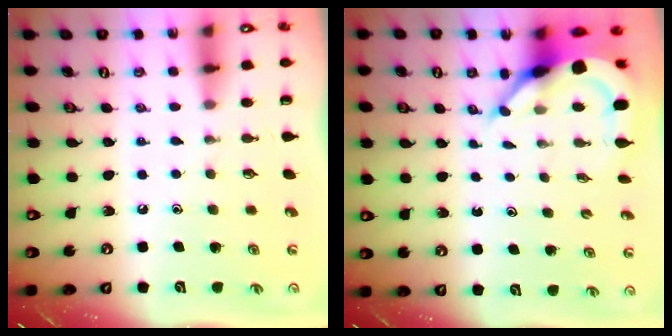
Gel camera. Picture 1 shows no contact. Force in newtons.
{"total": 6.5, "press": 6.5, "slide": 0.6}